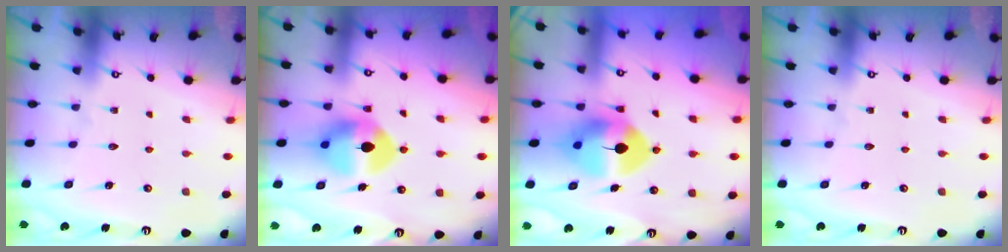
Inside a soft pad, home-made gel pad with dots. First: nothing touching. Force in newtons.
{"total": 10.7, "press": 10.5, "slide": 1.7}
{"total": 11.5, "press": 11.3, "slide": 2.1}
{"total": 0.0}